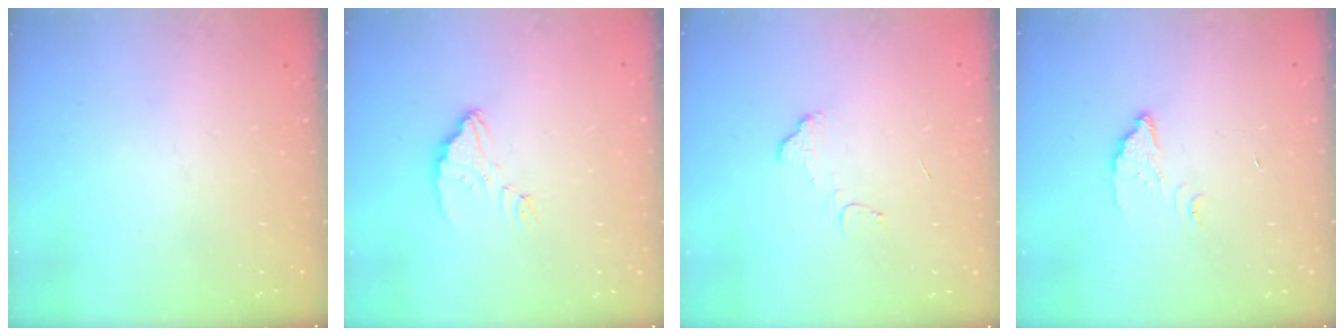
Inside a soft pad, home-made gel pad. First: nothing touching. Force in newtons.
{"total": 3.9, "press": 3.9, "slide": 0.3}
{"total": 4.0, "press": 4.0, "slide": 0.2}
{"total": 3.3, "press": 3.2, "slide": 0.4}